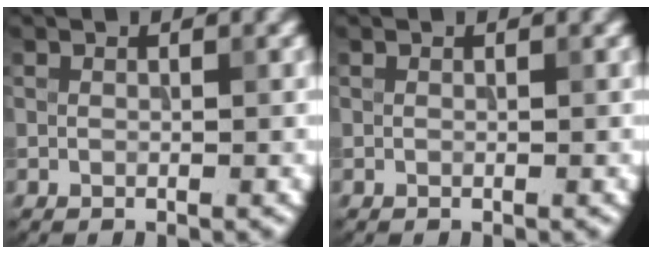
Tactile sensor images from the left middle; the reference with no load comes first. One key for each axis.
{"total": 0.0}